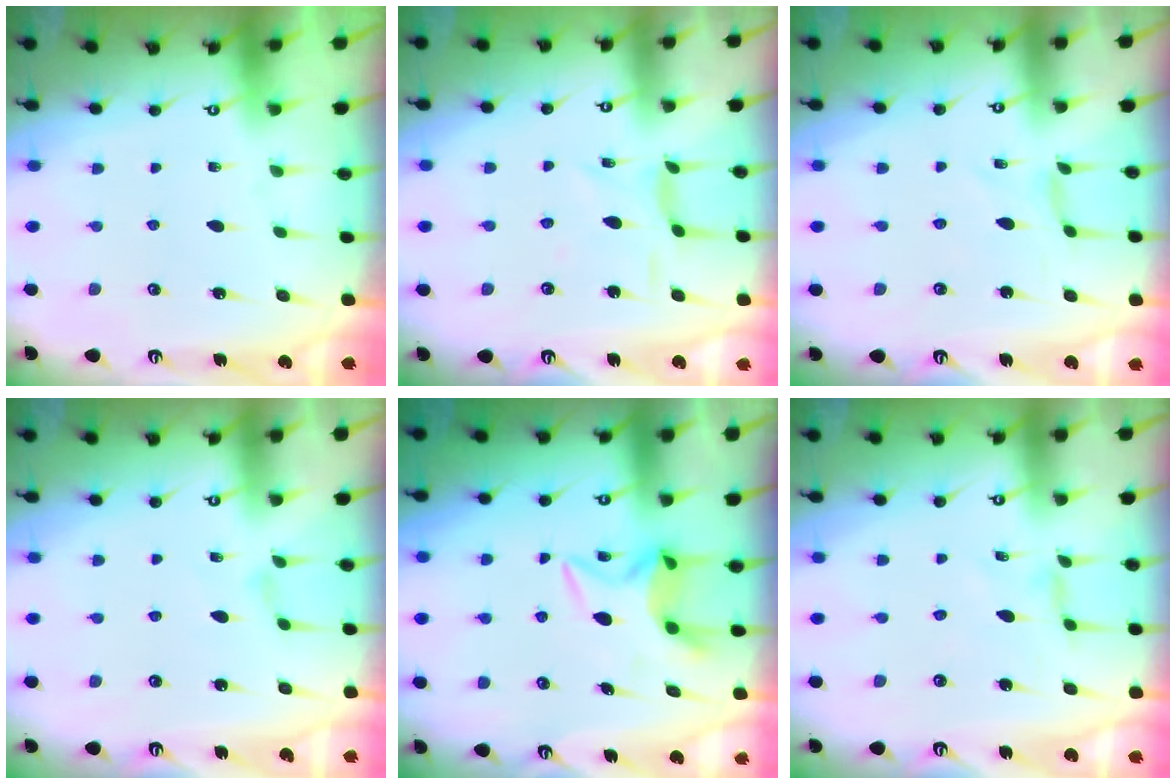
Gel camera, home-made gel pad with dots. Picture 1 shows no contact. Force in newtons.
{"total": 4.4, "press": 4.4, "slide": 0.4}
{"total": 0.0}
{"total": 1.5, "press": 1.4, "slide": 0.4}
{"total": 6.2, "press": 6.2, "slide": 0.3}
{"total": 2.0, "press": 1.9, "slide": 0.4}